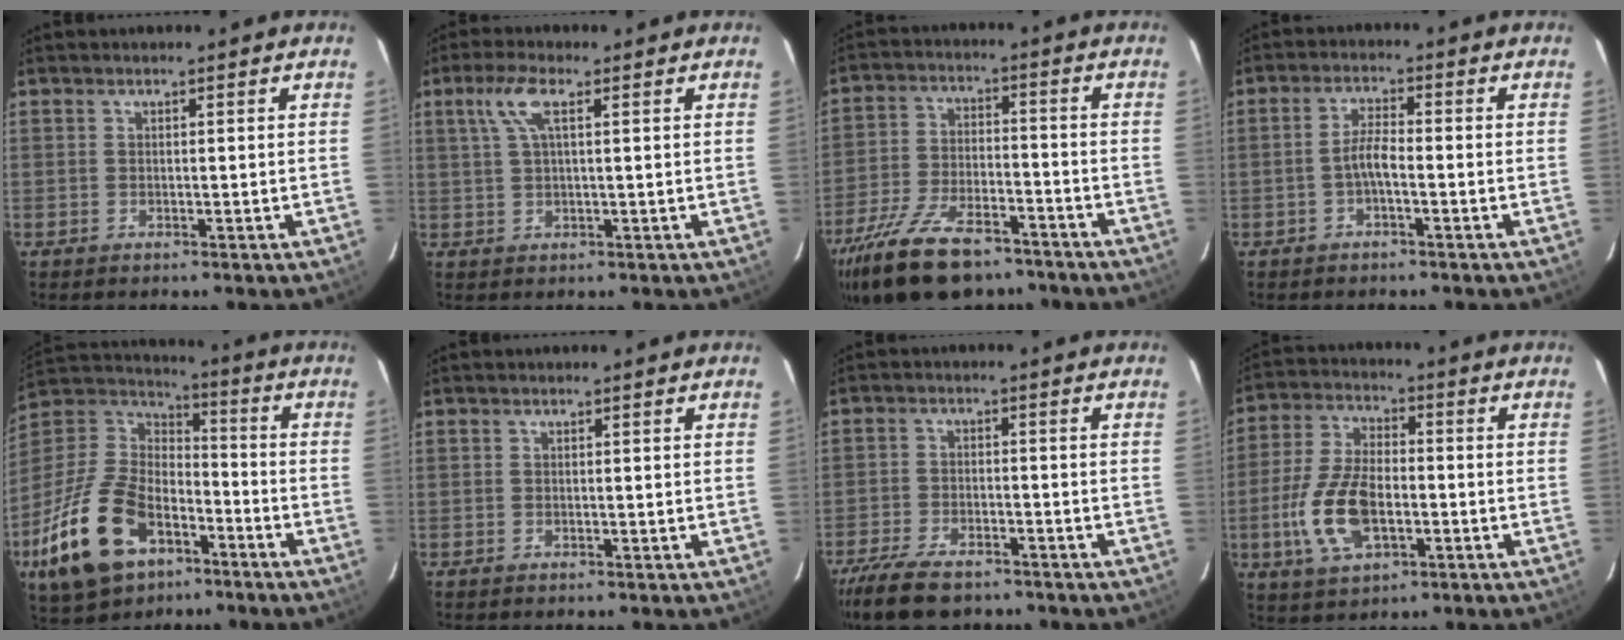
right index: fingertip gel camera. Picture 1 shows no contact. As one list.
[{"total": 5.1, "force": [2.0, 1.2, 4.6], "torque": [-0.096, 0.010, 0.041]}, {"total": 19.4, "force": [-14.1, 8.2, 10.5], "torque": [-0.229, -0.030, -0.237]}, {"total": 3.2, "force": [-1.4, 0.6, 2.8], "torque": [-0.059, 0.009, -0.028]}, {"total": 23.4, "force": [-11.3, 13.9, 15.0], "torque": [-0.335, -0.007, -0.191]}, {"total": 0.0}, {"total": 12.0, "force": [-9.5, 4.5, 5.9], "torque": [-0.148, -0.029, -0.166]}, {"total": 13.1, "force": [-3.5, 6.7, 10.6], "torque": [-0.231, 0.001, -0.061]}]